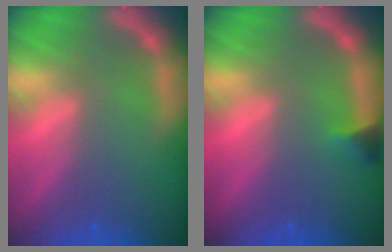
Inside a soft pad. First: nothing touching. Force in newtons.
{"total": 1.4}